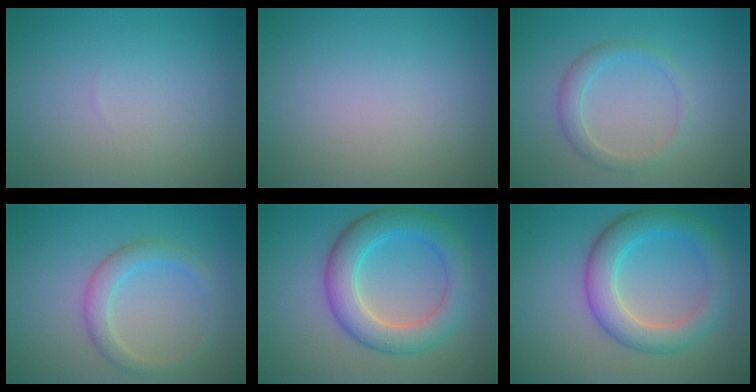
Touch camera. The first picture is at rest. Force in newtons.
{"total": 0.0}
{"total": 2.0, "press": 2.0, "slide": 0.1}
{"total": 2.7, "press": 2.6, "slide": 0.2}
{"total": 5.9, "press": 5.9, "slide": 0.1}
{"total": 5.2, "press": 5.2, "slide": 0.1}